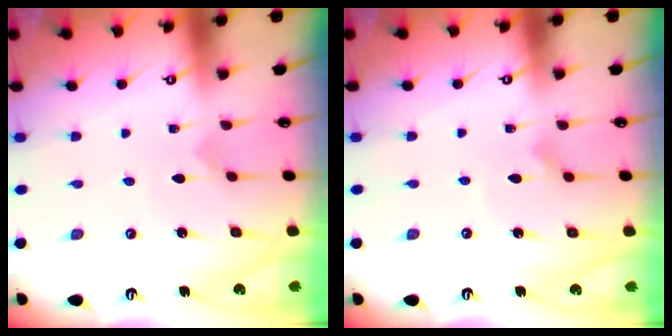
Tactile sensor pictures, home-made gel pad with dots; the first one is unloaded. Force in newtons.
{"total": 2.7, "press": 2.7, "slide": 0.2}